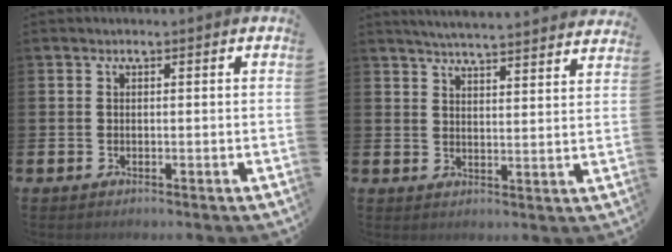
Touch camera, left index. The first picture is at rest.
{"total": 5.1, "force": [5.1, -0.3, 0.7], "torque": [-0.021, -0.035, 0.088]}